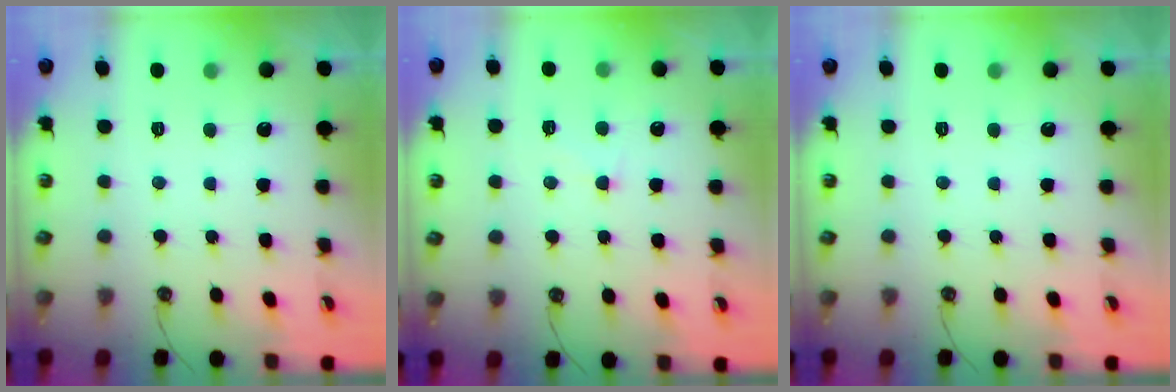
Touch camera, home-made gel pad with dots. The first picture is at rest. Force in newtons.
{"total": 0.9, "press": 0.6, "slide": 0.7}
{"total": 0.0}